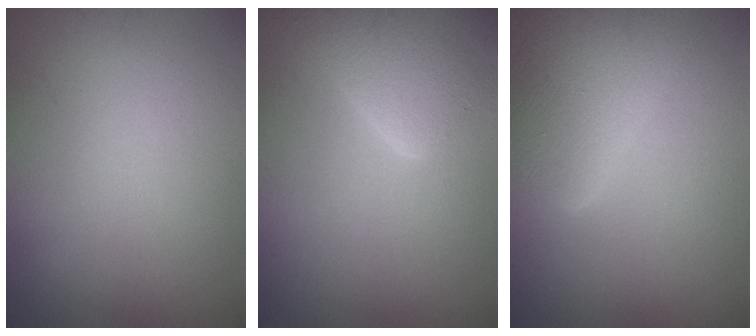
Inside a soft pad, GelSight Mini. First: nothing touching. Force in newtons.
{"total": 5.1, "press": 5.0, "slide": 0.4}
{"total": 8.4, "press": 8.3, "slide": 0.6}